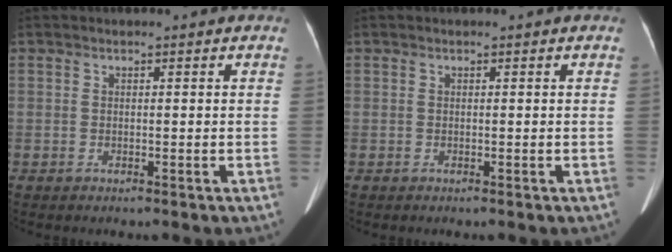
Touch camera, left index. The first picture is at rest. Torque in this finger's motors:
{"motor_torque": [0.01, 0.03, 0.00, 0.00]}